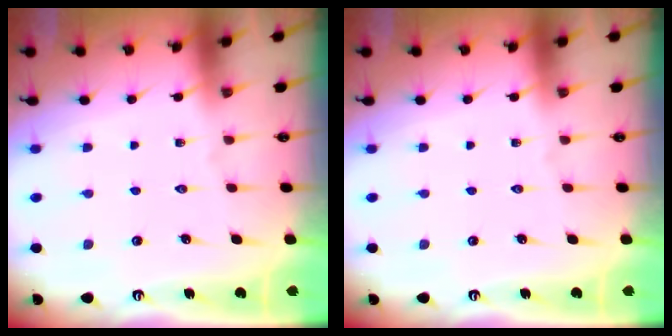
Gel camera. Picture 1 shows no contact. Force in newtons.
{"total": 0.0}